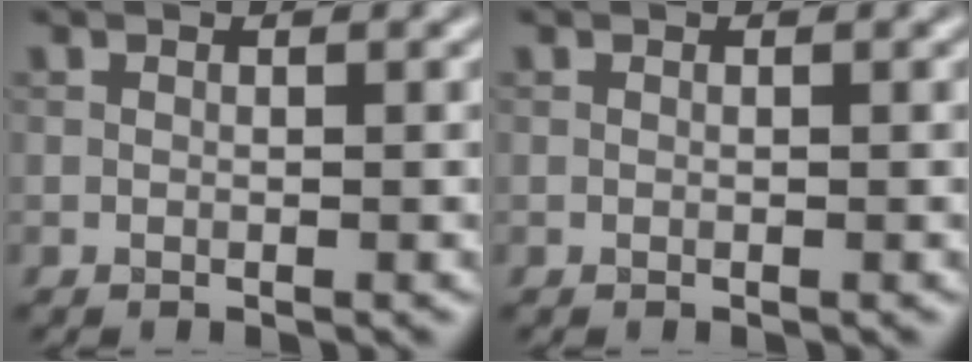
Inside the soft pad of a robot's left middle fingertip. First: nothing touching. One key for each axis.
{"total": 0.0}